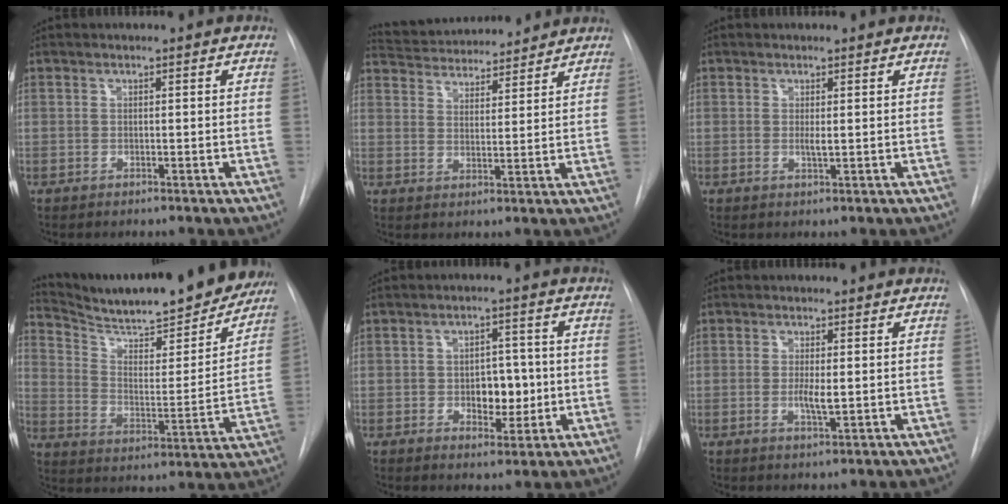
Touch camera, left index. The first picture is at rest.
{"total": 13.9, "force": [13.2, 2.6, 3.7], "torque": [-0.062, 0.023, 0.198]}
{"total": 1.1, "force": [0.0, 0.1, 1.1], "torque": [-0.023, -0.007, 0.000]}
{"total": 24.1, "force": [21.8, 3.4, 9.7], "torque": [-0.158, -0.046, 0.306]}
{"total": 5.7, "force": [-0.9, 3.4, 4.4], "torque": [-0.054, 0.002, -0.006]}
{"total": 2.6, "force": [-0.3, 0.5, 2.5], "torque": [-0.048, -0.009, -0.004]}